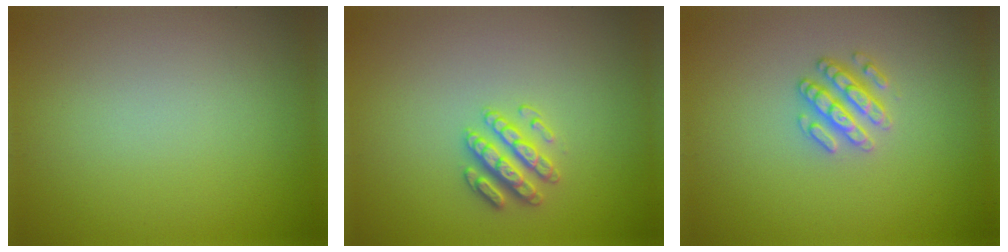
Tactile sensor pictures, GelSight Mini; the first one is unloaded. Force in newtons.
{"total": 2.6, "press": 2.6, "slide": 0.6}
{"total": 2.5, "press": 2.4, "slide": 0.7}